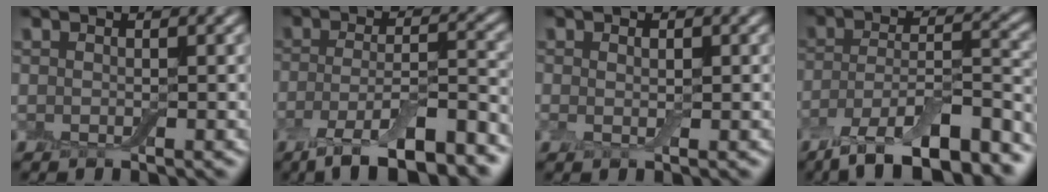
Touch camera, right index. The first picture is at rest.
{"total": 8.7, "force": [-5.5, 2.4, 6.4], "torque": [-0.110, -0.004, -0.099]}
{"total": 1.2, "force": [0.1, 0.6, 1.0], "torque": [-0.017, 0.002, 0.000]}
{"total": 10.3, "force": [-7.5, 3.3, 6.2], "torque": [-0.109, -0.003, -0.129]}